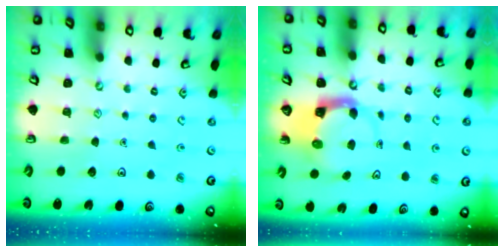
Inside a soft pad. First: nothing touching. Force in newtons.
{"total": 3.7, "press": 3.6, "slide": 0.6}